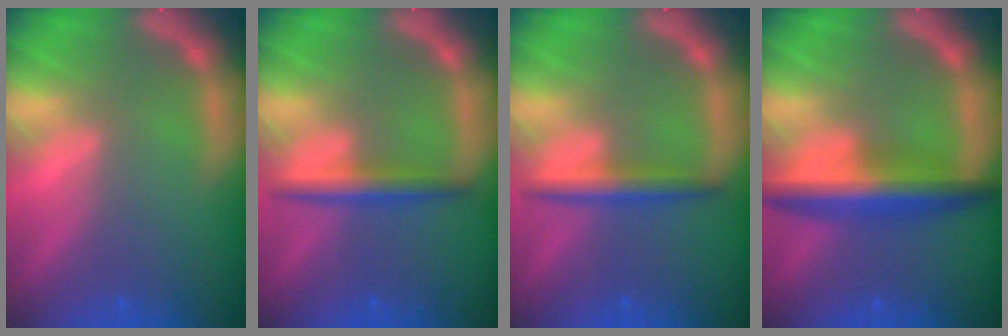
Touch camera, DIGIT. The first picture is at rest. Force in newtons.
{"total": 3.0}
{"total": 3.0}
{"total": 6.0}